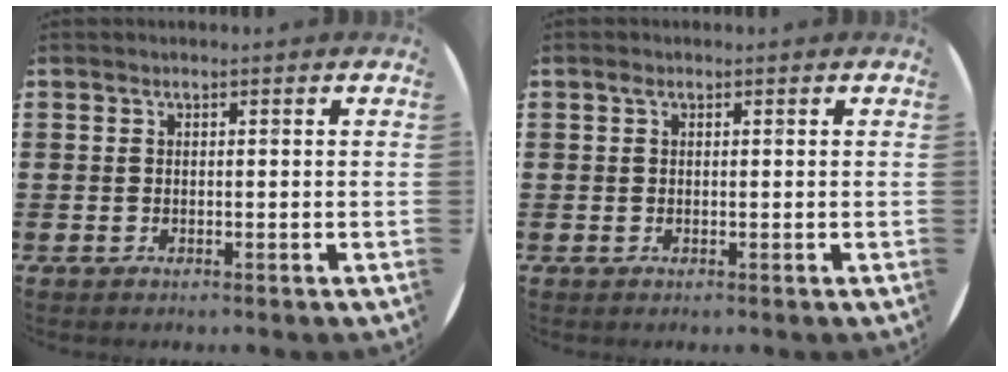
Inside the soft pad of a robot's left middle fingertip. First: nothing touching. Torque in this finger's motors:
{"motor_torque": [0.35, -0.21, -0.02, -0.01]}